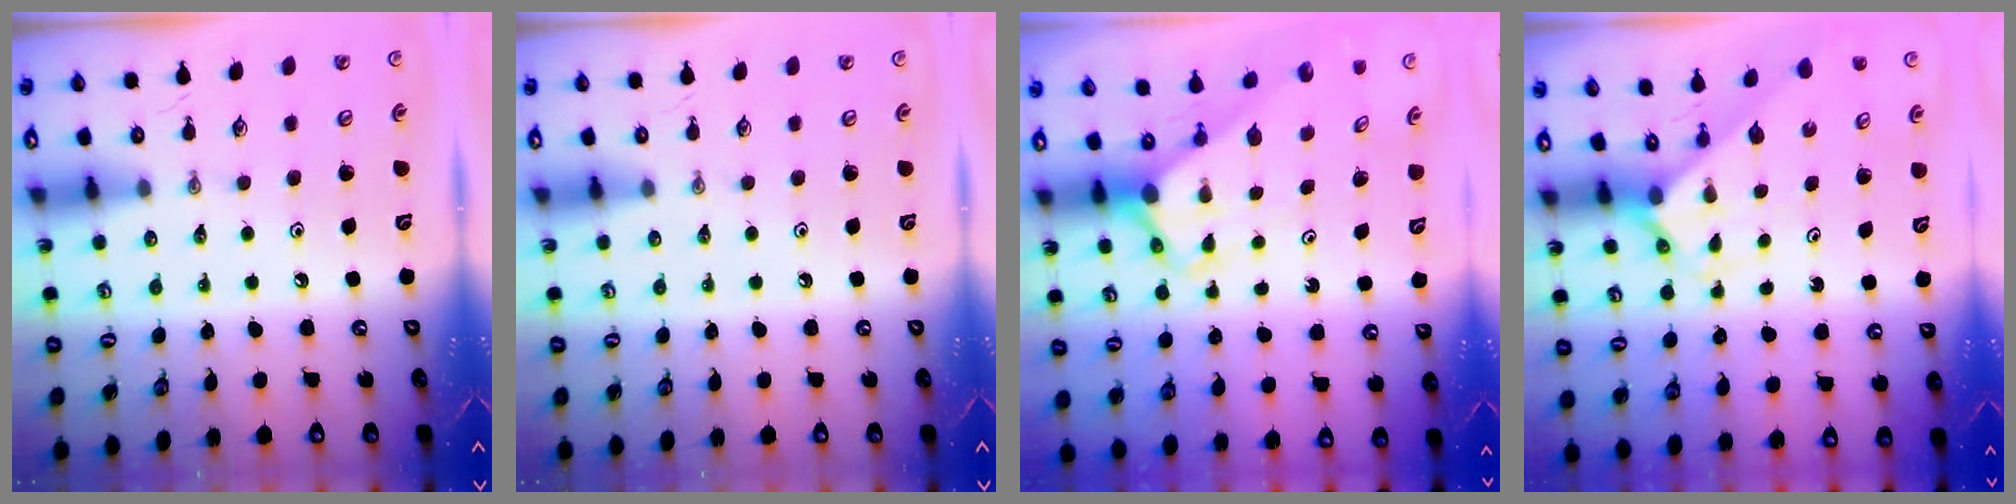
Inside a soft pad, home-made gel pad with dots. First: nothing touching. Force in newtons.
{"total": 0.0}
{"total": 2.7, "press": 2.7, "slide": 0.2}
{"total": 1.9, "press": 1.9, "slide": 0.2}